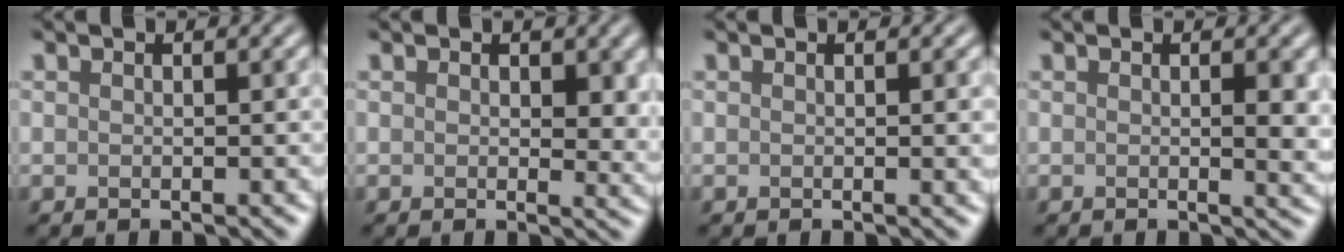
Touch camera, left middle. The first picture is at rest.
{"total": 3.0, "force": [0.8, 1.7, 2.3], "torque": [-0.025, -0.006, 0.009]}
{"total": 1.3, "force": [0.1, 0.3, 1.2], "torque": [-0.011, 0.001, -0.002]}
{"total": 2.3, "force": [0.2, 0.5, 2.2], "torque": [-0.027, -0.006, 0.002]}